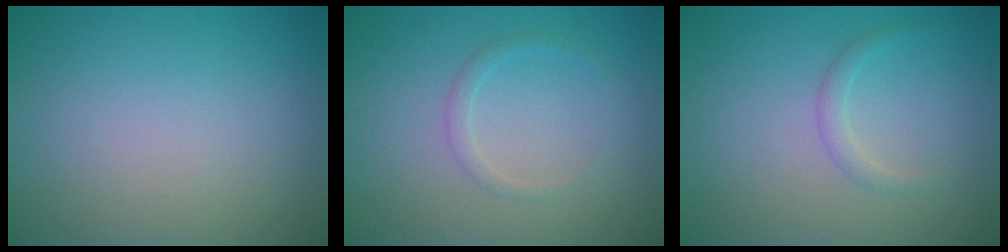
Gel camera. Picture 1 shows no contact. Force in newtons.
{"total": 1.0, "press": 1.0, "slide": 0.1}
{"total": 1.1, "press": 1.1, "slide": 0.1}